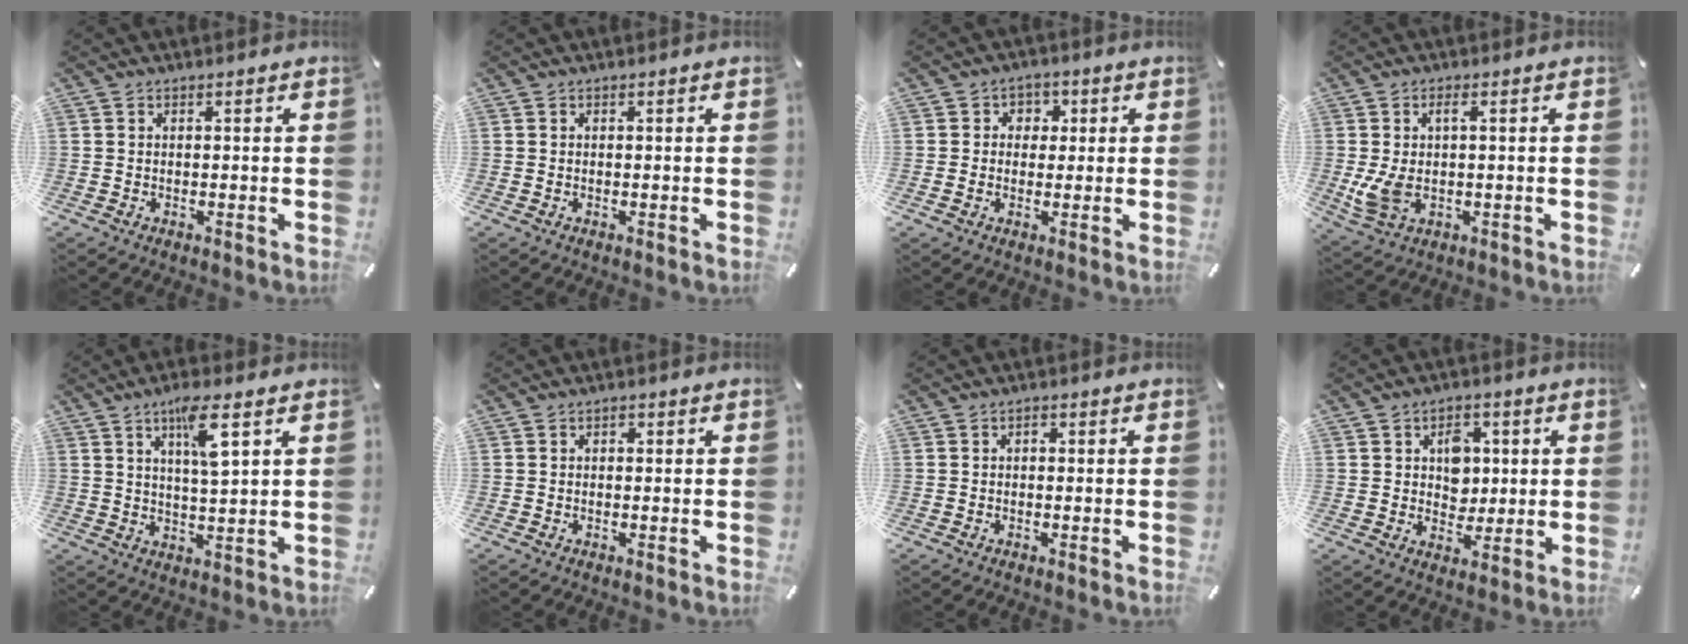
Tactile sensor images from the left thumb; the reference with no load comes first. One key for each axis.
{"total": 0.0}
{"total": 4.0, "fx": -0.2, "fy": 3.8, "fz": 1.5, "tx": -0.010, "ty": 0.007, "tz": -0.011}
{"total": 6.2, "fx": 0.3, "fy": 3.0, "fz": 5.4, "tx": -0.123, "ty": -0.003, "tz": 0.003}
{"total": 7.9, "fx": 3.8, "fy": 1.5, "fz": 6.8, "tx": -0.117, "ty": -0.007, "tz": 0.058}
{"total": 0.6, "fx": -0.1, "fy": 0.5, "fz": 0.2, "tx": -0.002, "ty": 0.004, "tz": -0.005}
{"total": 0.7, "fx": -0.3, "fy": 0.5, "fz": 0.4, "tx": -0.008, "ty": 0.003, "tz": -0.007}
{"total": 7.0, "fx": 1.4, "fy": 6.0, "fz": 3.2, "tx": -0.030, "ty": -0.002, "tz": 0.017}